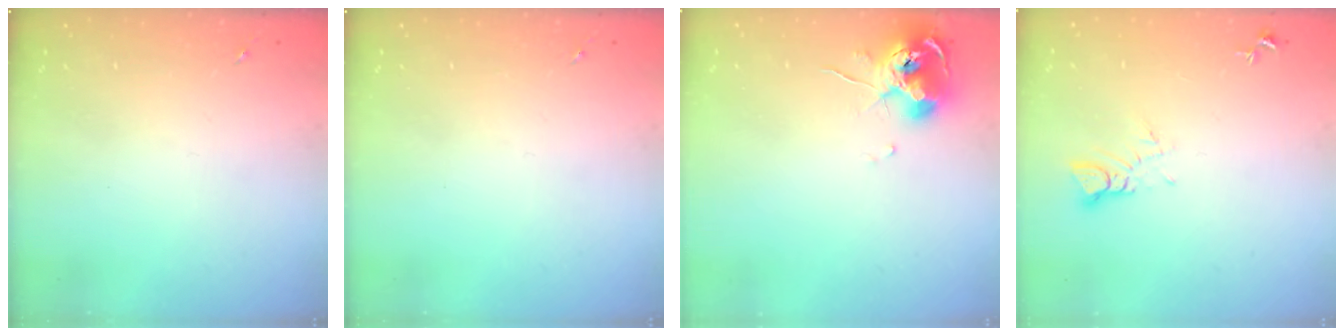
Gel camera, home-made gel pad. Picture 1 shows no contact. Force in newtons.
{"total": 0.0}
{"total": 10.3, "press": 10.2, "slide": 1.1}
{"total": 3.5, "press": 3.5, "slide": 0.2}